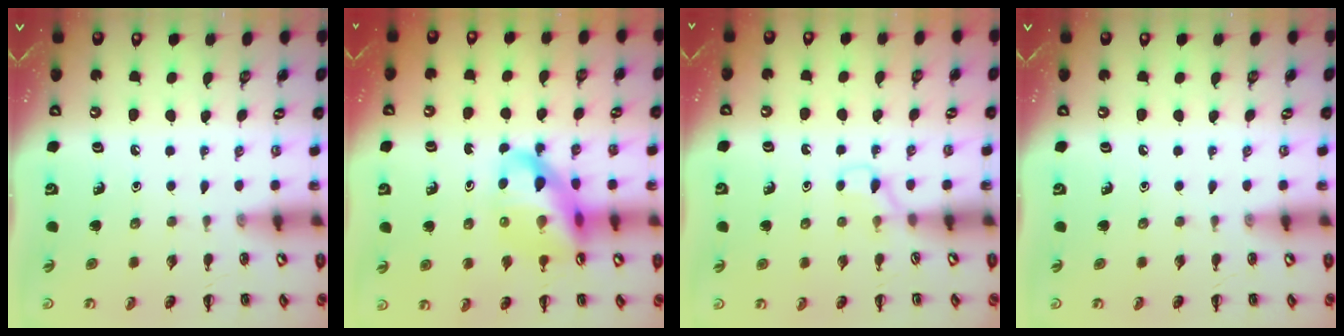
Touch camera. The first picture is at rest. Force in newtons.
{"total": 12.9, "press": 12.3, "slide": 3.8}
{"total": 2.8, "press": 2.5, "slide": 1.1}
{"total": 0.0}